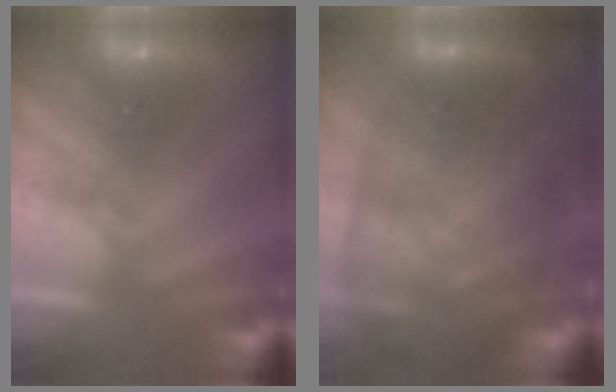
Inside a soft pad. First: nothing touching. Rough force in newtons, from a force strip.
{"total": 7.6}